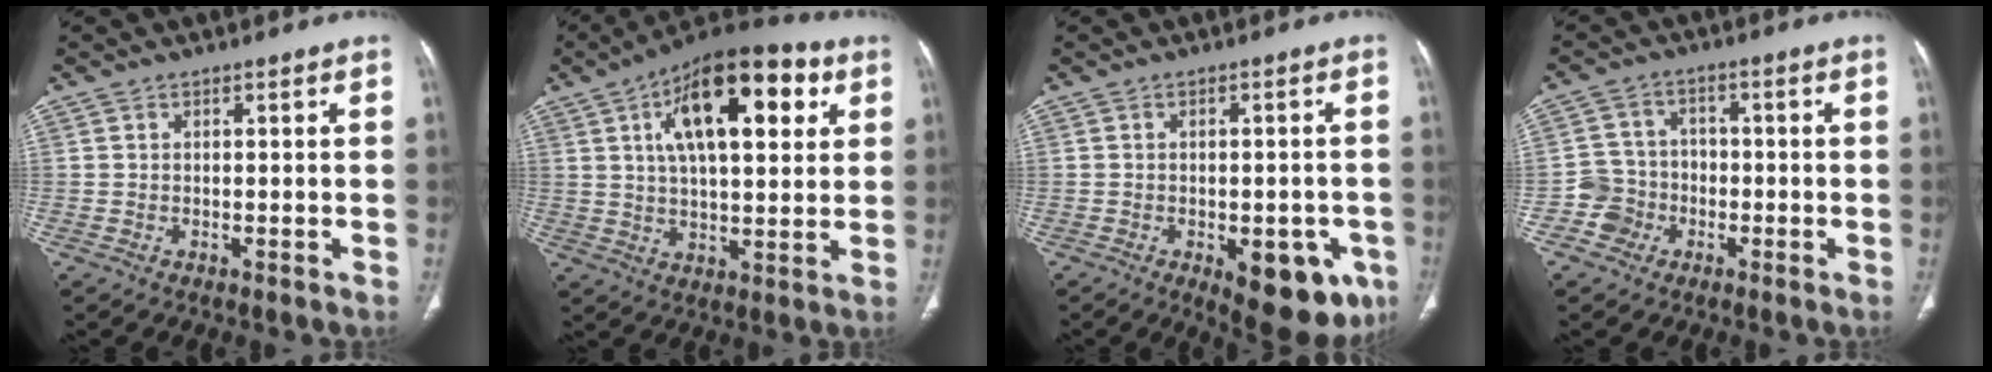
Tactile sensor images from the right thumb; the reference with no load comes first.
{"total": 20.2, "force": [7.1, 8.9, 16.7], "torque": [-0.233, 0.001, 0.105]}
{"total": 13.4, "force": [-5.5, 6.3, 10.5], "torque": [-0.101, 0.004, -0.059]}
{"total": 5.8, "force": [-2.4, 5.2, 0.3], "torque": [0.027, 0.023, -0.050]}